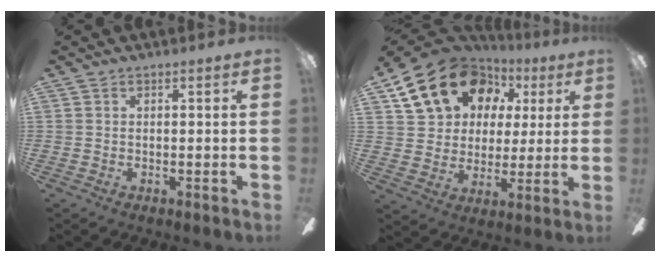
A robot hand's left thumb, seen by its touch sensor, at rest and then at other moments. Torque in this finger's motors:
{"motor_torque": [1.89, 2.48, 1.40, -1.37, 0.25]}